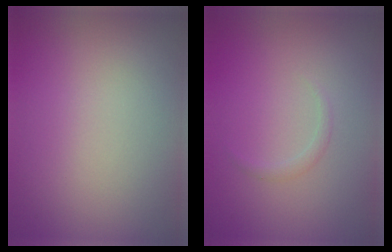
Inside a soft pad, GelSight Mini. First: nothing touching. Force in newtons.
{"total": 0.7, "press": 0.7, "slide": 0.1}